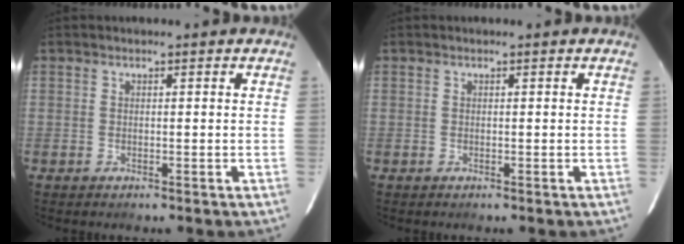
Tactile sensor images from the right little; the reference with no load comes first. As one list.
[{"total": 0.0}]